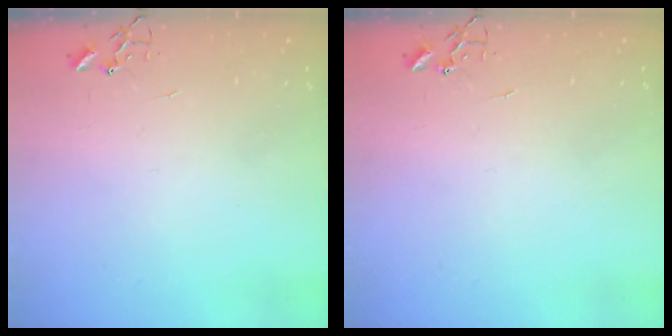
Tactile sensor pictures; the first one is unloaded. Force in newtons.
{"total": 0.0}